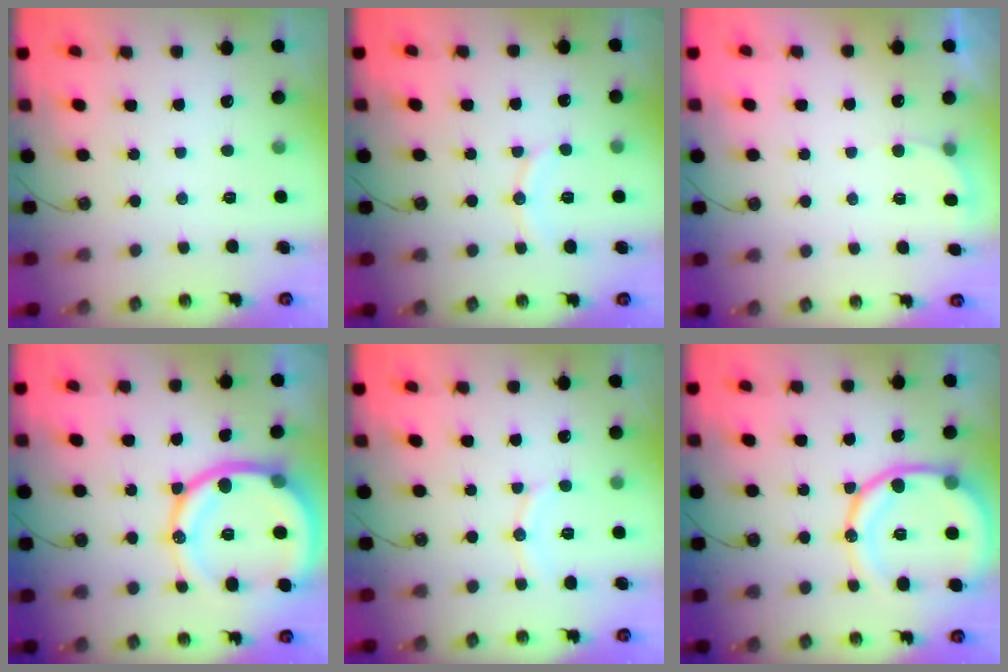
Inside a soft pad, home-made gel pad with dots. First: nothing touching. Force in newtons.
{"total": 8.1, "press": 8.0, "slide": 0.8}
{"total": 3.0, "press": 2.8, "slide": 1.0}
{"total": 20.1, "press": 19.9, "slide": 3.0}
{"total": 7.4, "press": 7.4, "slide": 0.7}
{"total": 16.6, "press": 16.5, "slide": 2.0}